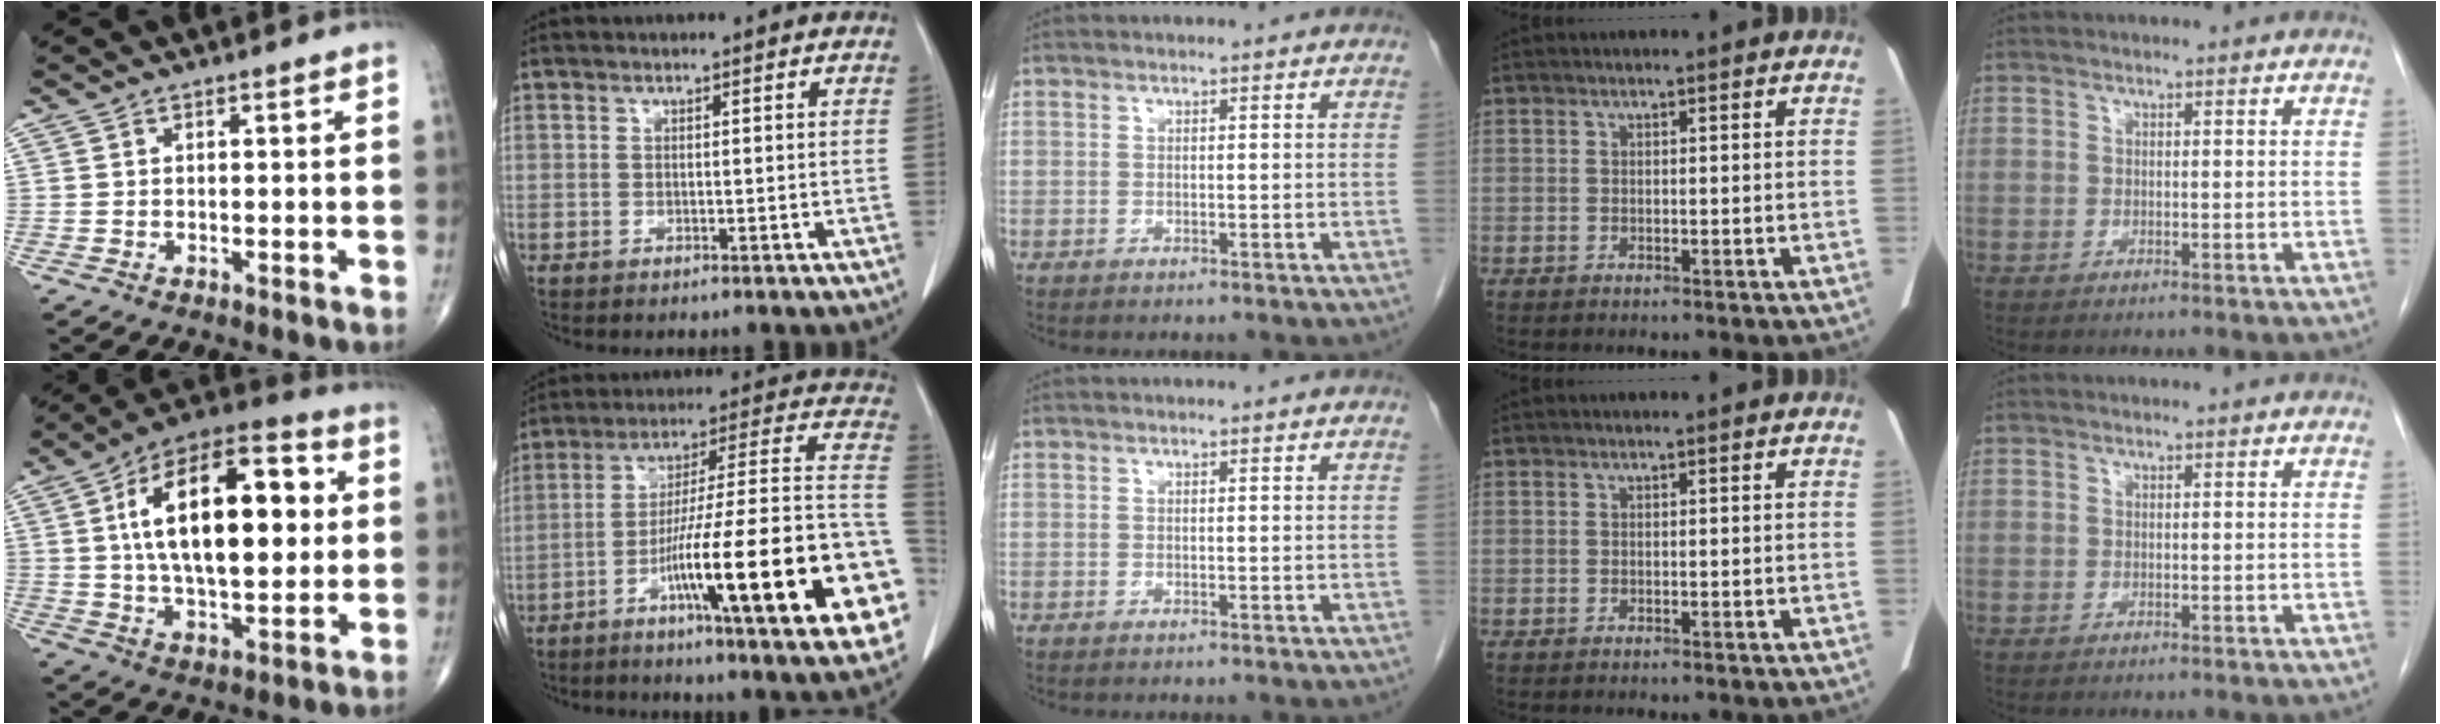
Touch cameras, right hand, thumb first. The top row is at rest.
{"thumb": {"total": 24.5, "force": [4.1, 11.7, 21.1], "torque": [-0.326, 0.010, 0.059]}, "index": {"total": 28.0, "force": [-9.4, 1.8, 26.3], "torque": [-0.300, -0.007, -0.149]}}